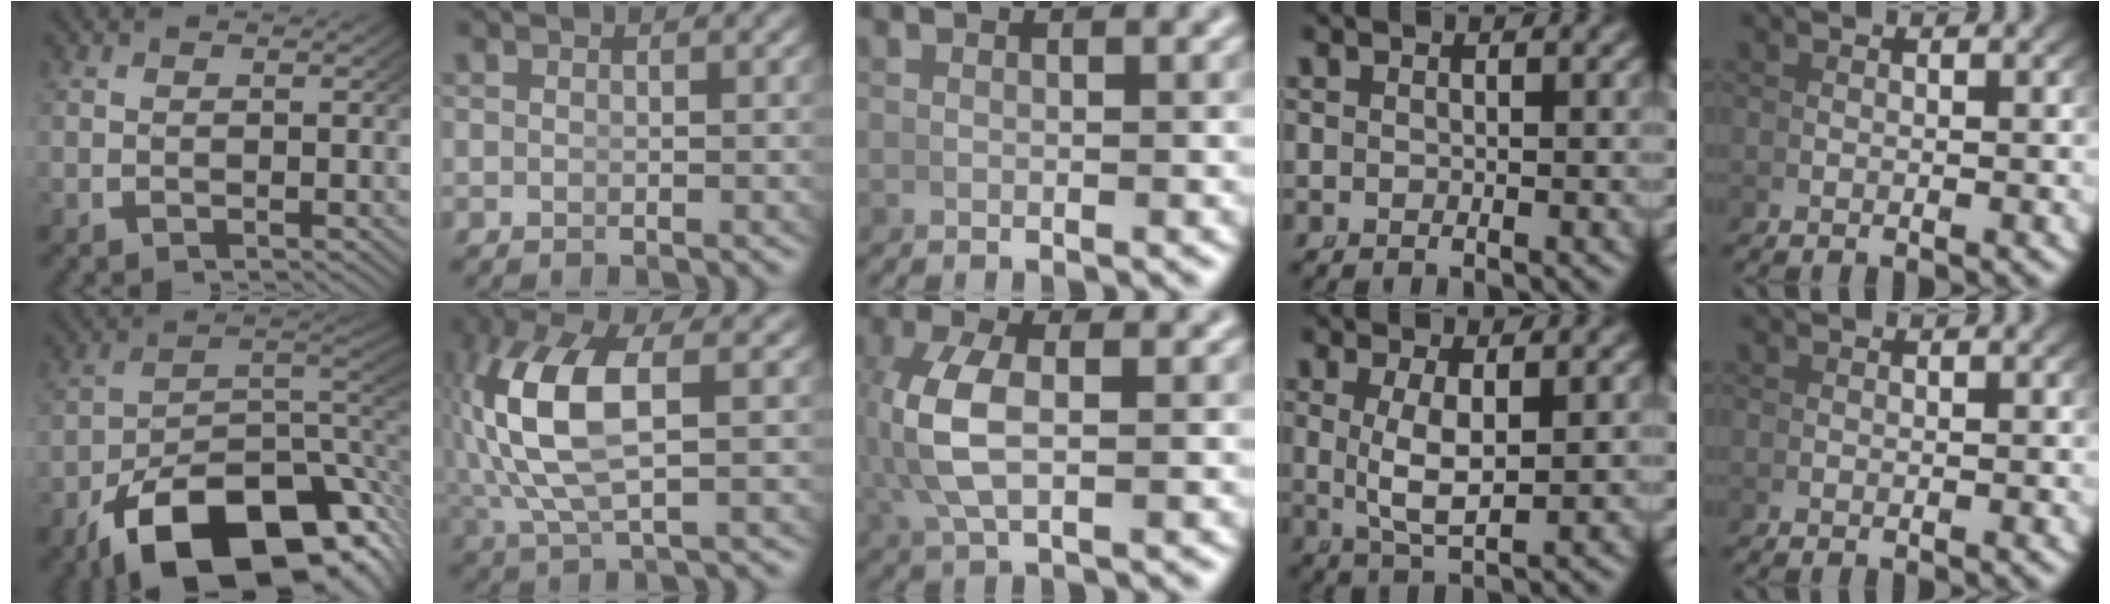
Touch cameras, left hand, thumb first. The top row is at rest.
{"thumb": {"total": 18.2, "force": [-7.6, 10.1, 13.0], "torque": [-0.212, -0.056, -0.094]}, "index": {"total": 8.1, "force": [0.8, 3.5, 7.2], "torque": [-0.173, -0.012, 0.031]}, "middle": {"total": 5.0, "force": [0.4, 2.3, 4.5], "torque": [-0.119, -0.003, 0.017]}, "ring": {"total": 3.7, "force": [0.2, 1.1, 3.5], "torque": [-0.072, -0.018, 0.020]}}